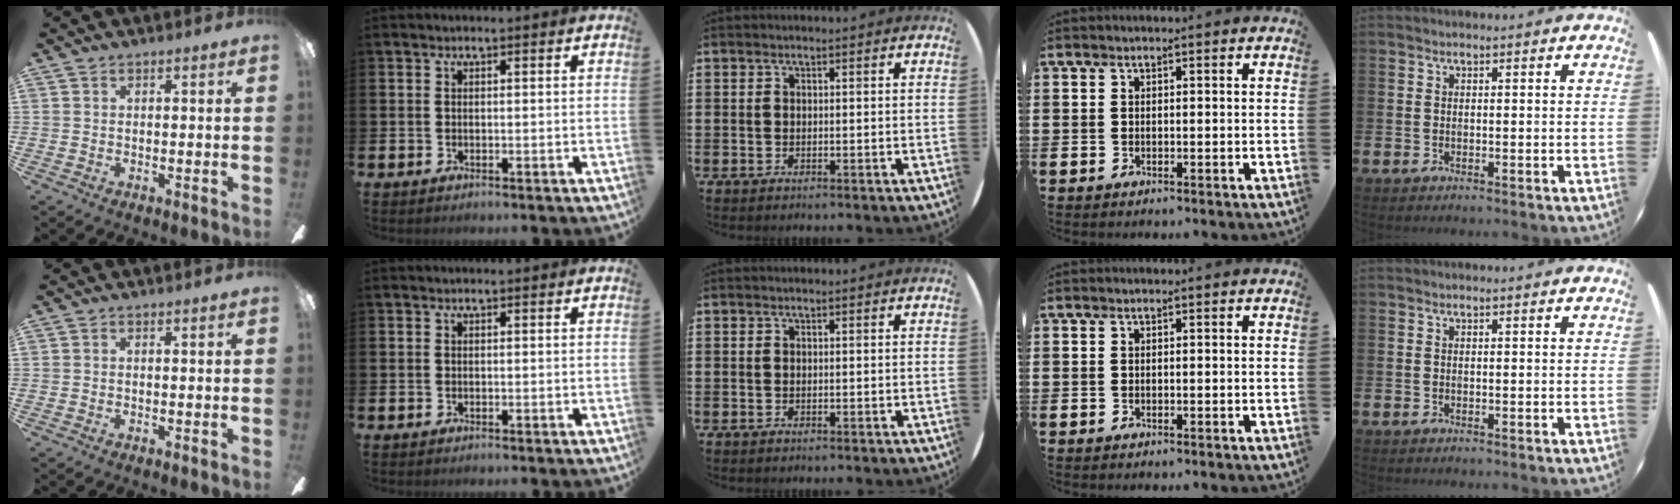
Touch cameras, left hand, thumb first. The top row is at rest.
{}